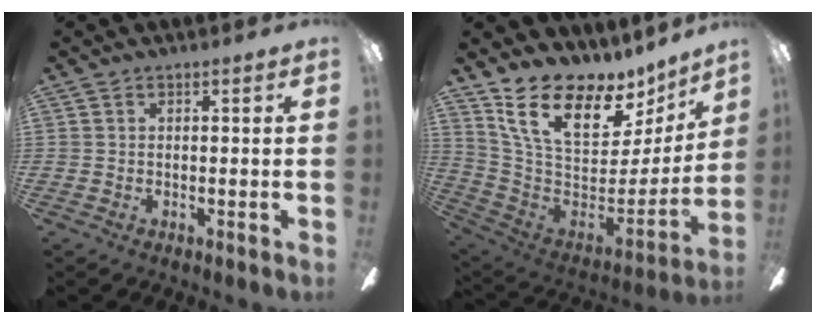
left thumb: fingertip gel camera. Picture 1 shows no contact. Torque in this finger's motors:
{"motor_torque": [0.49, 0.45, 0.92, -1.85, 0.13]}